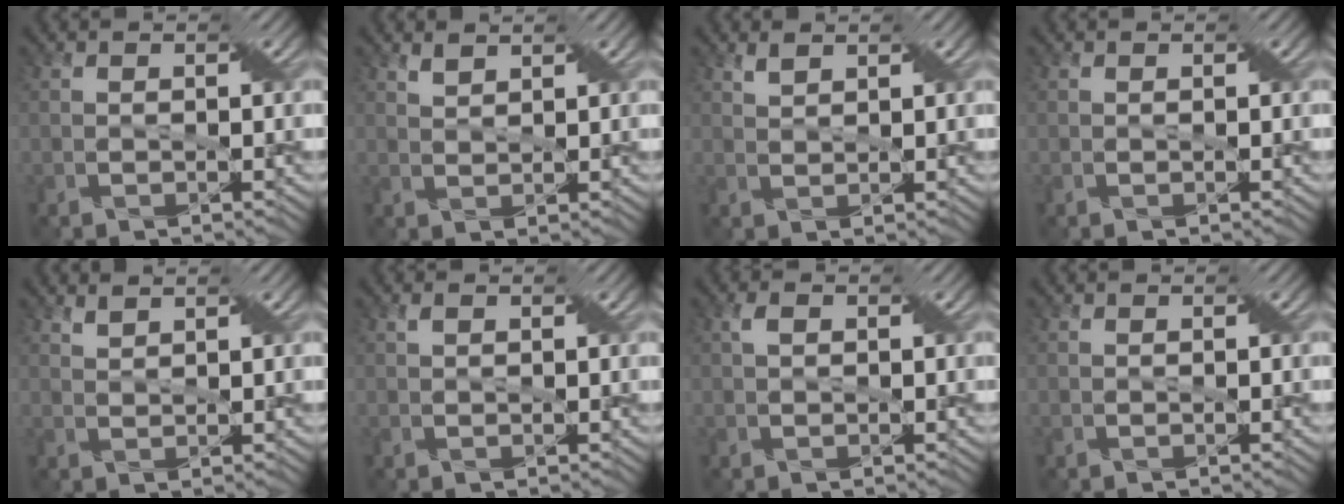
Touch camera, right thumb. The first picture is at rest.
{"total": 1.8, "force": [1.7, -0.1, 0.6], "torque": [-0.015, 0.005, 0.033]}
{"total": 1.8, "force": [1.6, 0.2, 0.8], "torque": [-0.020, 0.006, 0.030]}
{"total": 0.0}
{"total": 1.7, "force": [1.6, -0.3, 0.5], "torque": [-0.015, 0.006, 0.032]}
{"total": 1.1, "force": [0.7, 0.5, 0.8], "torque": [-0.014, 0.005, 0.011]}
{"total": 1.8, "force": [0.6, 1.1, 1.3], "torque": [-0.024, 0.003, 0.008]}
{"total": 0.0}